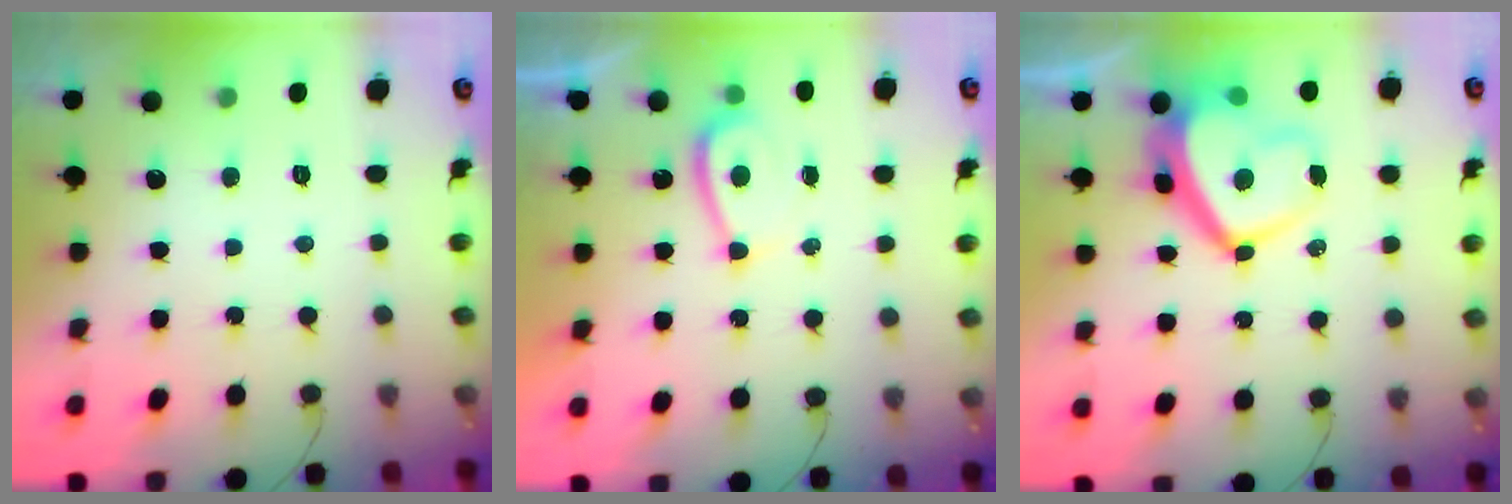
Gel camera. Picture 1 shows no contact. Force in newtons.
{"total": 4.7, "press": 4.7, "slide": 0.3}
{"total": 12.6, "press": 12.6, "slide": 1.5}